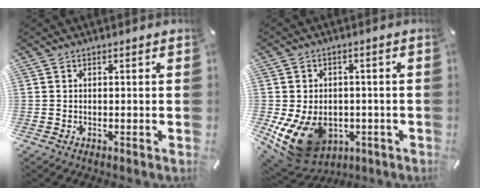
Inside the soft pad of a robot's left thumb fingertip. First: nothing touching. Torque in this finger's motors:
{"motor_torque": [2.11, 2.57, 0.80, 0.36, 0.22]}